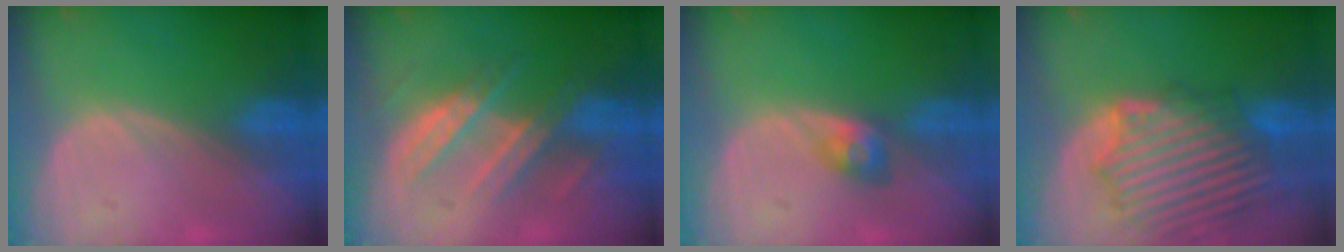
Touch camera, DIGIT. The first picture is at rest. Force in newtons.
{"total": 8.3, "press": 7.6, "slide": 3.3}
{"total": 3.0, "press": 2.6, "slide": 1.4}
{"total": 11.7, "press": 11.1, "slide": 3.8}